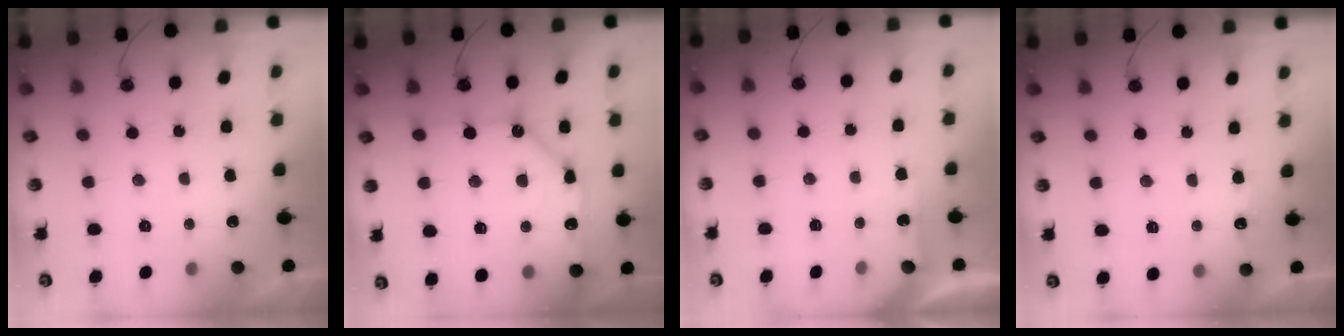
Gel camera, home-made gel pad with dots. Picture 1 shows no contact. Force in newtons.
{"total": 12.7, "press": 12.6, "slide": 1.9}
{"total": 2.8, "press": 2.8, "slide": 0.4}
{"total": 3.0, "press": 3.0, "slide": 0.3}